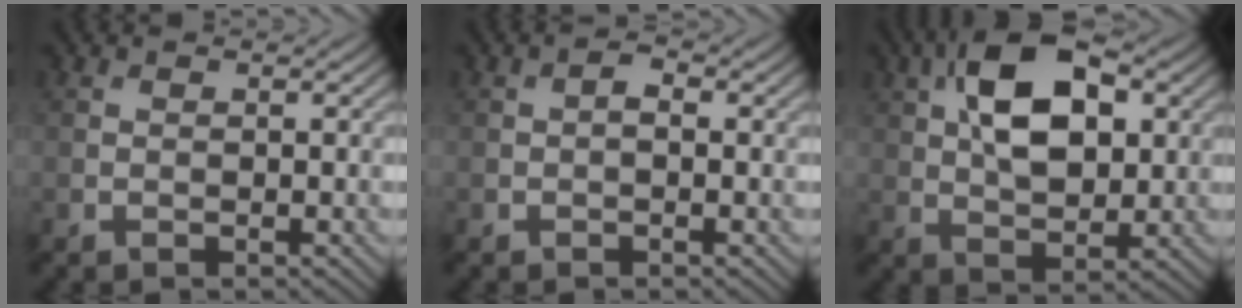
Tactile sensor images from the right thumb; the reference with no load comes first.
{"total": 1.2, "force": [-0.1, 0.7, 1.0], "torque": [-0.020, 0.005, -0.003]}
{"total": 12.0, "force": [3.5, 6.4, 9.5], "torque": [-0.179, 0.016, 0.055]}